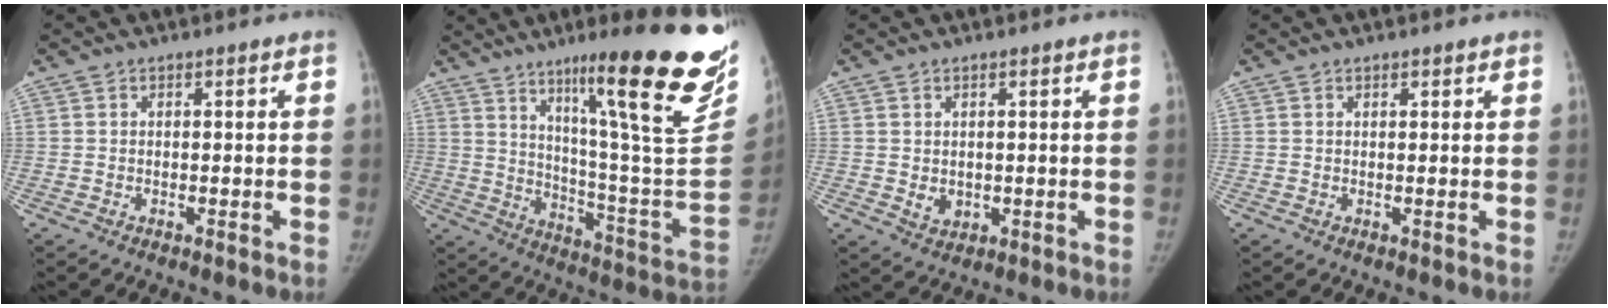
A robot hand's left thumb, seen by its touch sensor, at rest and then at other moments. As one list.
[{"total": 30.2, "force": [18.4, 4.7, 23.4], "torque": [-0.298, -0.080, 0.280]}, {"total": 2.9, "force": [0.1, 2.4, 1.7], "torque": [-0.019, -0.005, 0.014]}, {"total": 0.9, "force": [0.7, 0.4, 0.5], "torque": [-0.005, -0.002, 0.009]}]